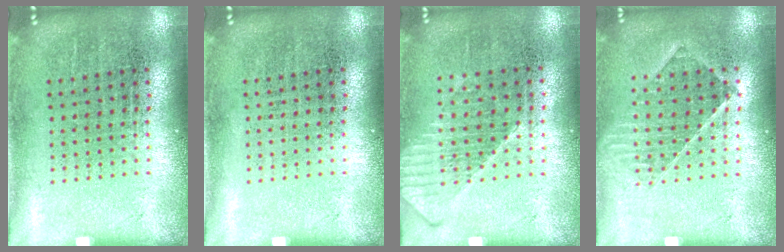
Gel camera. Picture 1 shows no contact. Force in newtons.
{"total": 0.0}
{"total": 1.2, "press": 1.2, "slide": 0.3}
{"total": 1.2, "press": 1.1, "slide": 0.5}